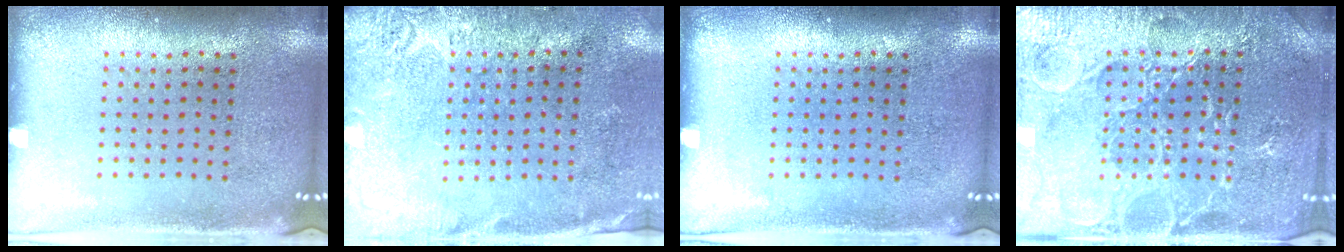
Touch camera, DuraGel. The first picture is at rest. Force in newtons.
{"total": 2.7, "press": 2.4, "slide": 1.2}
{"total": 0.0}
{"total": 4.4, "press": 4.4, "slide": 0.5}